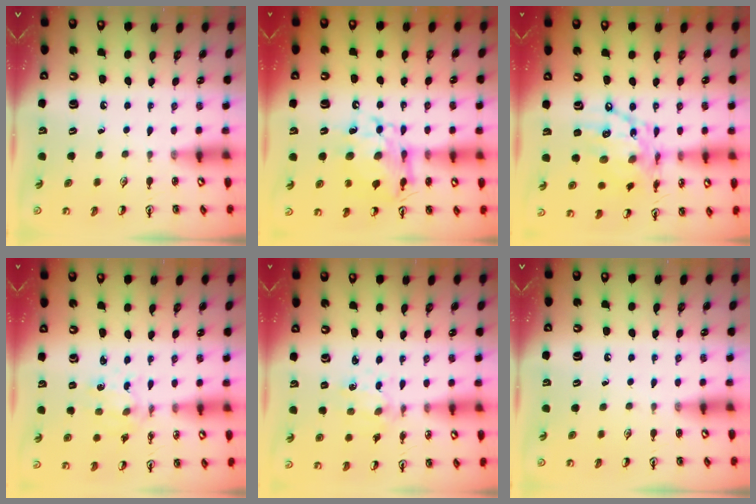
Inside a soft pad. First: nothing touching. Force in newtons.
{"total": 12.3, "press": 12.2, "slide": 1.1}
{"total": 15.0, "press": 14.9, "slide": 1.1}
{"total": 2.3, "press": 2.3, "slide": 0.4}
{"total": 1.4, "press": 1.4, "slide": 0.3}
{"total": 0.0}